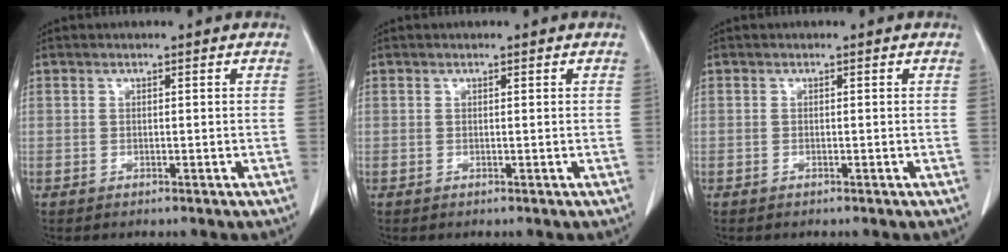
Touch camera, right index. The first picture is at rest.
{"total": 0.0}
{"total": 0.0}